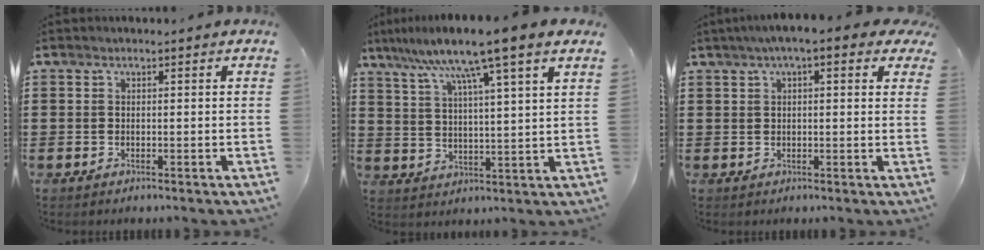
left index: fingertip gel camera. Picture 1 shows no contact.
{"total": 9.2, "force": [7.1, -0.9, 5.8], "torque": [-0.129, -0.033, 0.110]}
{"total": 4.2, "force": [2.4, 0.8, 3.4], "torque": [-0.070, 0.007, 0.040]}